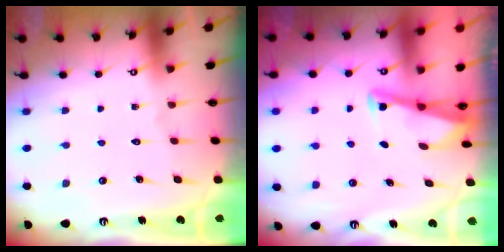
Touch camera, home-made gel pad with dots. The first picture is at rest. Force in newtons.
{"total": 3.1, "press": 3.1, "slide": 0.3}